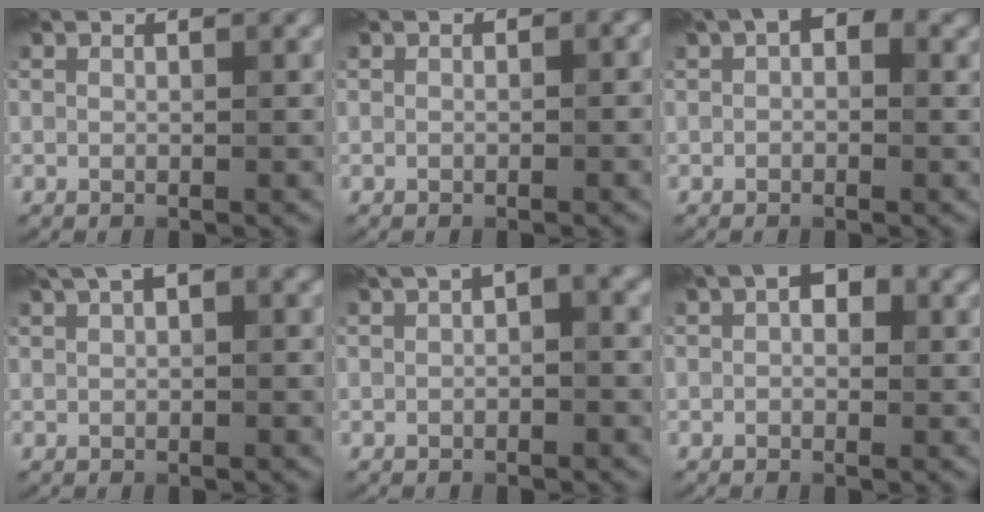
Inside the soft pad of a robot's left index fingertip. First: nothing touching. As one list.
[{"total": 1.0, "force": [0.0, 0.7, 0.8], "torque": [-0.007, 0.002, -0.001]}, {"total": 2.9, "force": [0.8, 1.8, 2.2], "torque": [-0.022, 0.011, 0.002]}, {"total": 3.1, "force": [1.6, 1.2, 2.4], "torque": [-0.038, 0.014, 0.029]}, {"total": 2.7, "force": [0.6, 1.0, 2.4], "torque": [-0.028, 0.016, 0.006]}, {"total": 2.1, "force": [0.3, 1.1, 1.8], "torque": [-0.026, 0.011, -0.002]}]